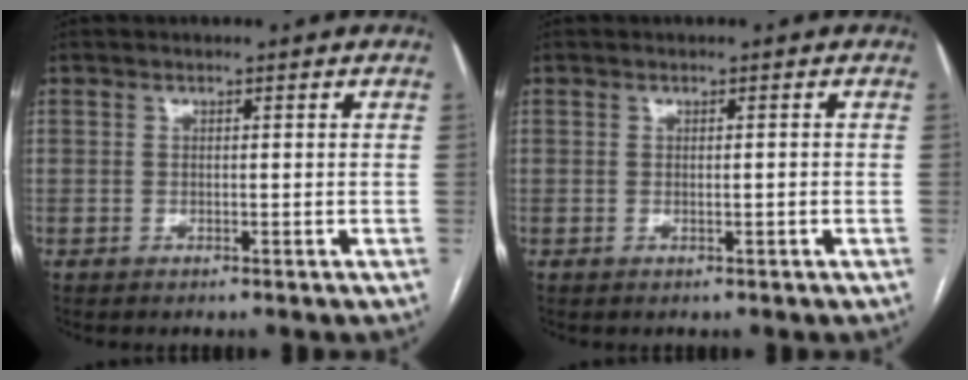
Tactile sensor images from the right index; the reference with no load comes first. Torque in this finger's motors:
{"motor_torque": [-0.10, 0.00, -0.01, 0.00]}